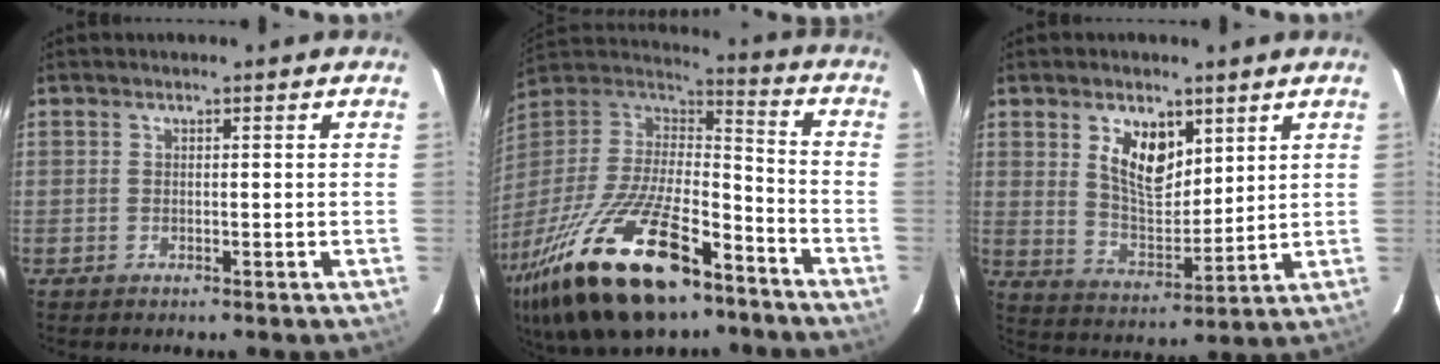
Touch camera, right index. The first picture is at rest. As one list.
[{"total": 32.4, "force": [-20.1, 13.0, 21.8], "torque": [-0.440, -0.042, -0.328]}, {"total": 9.7, "force": [4.5, 5.2, 6.8], "torque": [-0.118, 0.005, 0.093]}]